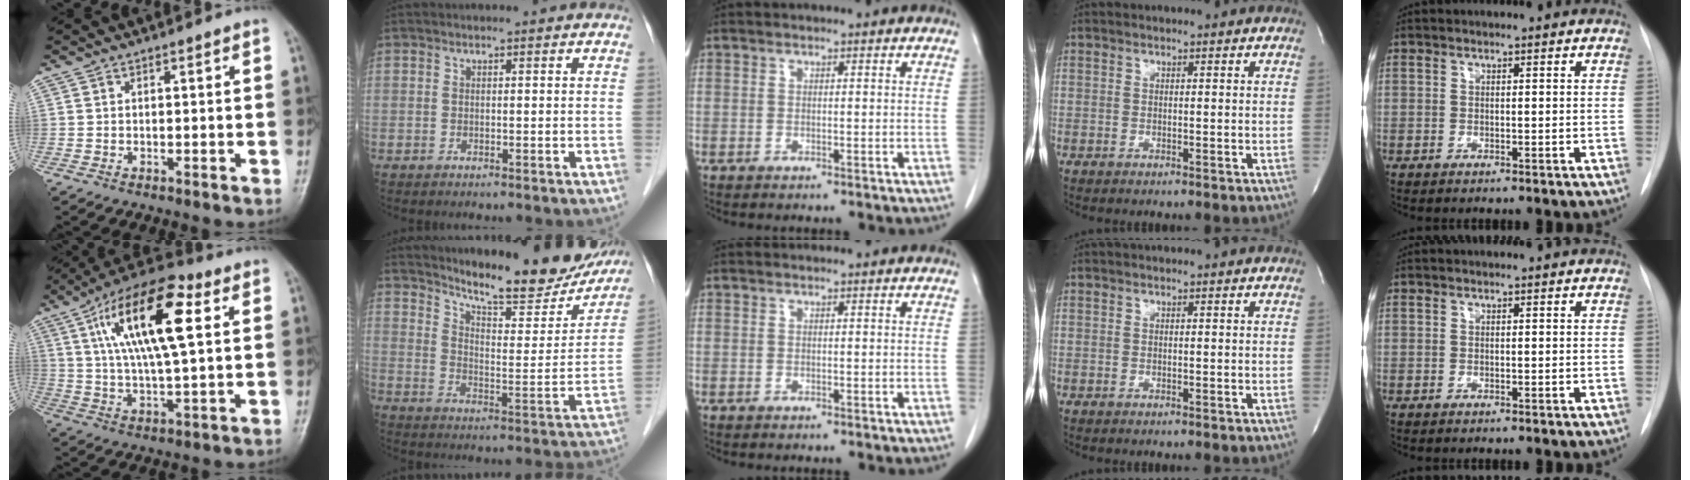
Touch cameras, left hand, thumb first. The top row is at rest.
{"thumb": {"total": 18.5, "force": [5.9, 6.4, 16.4], "torque": [-0.284, 0.007, 0.094]}, "index": {"total": 20.3, "force": [18.2, 3.2, 8.4], "torque": [-0.116, -0.041, 0.243]}}